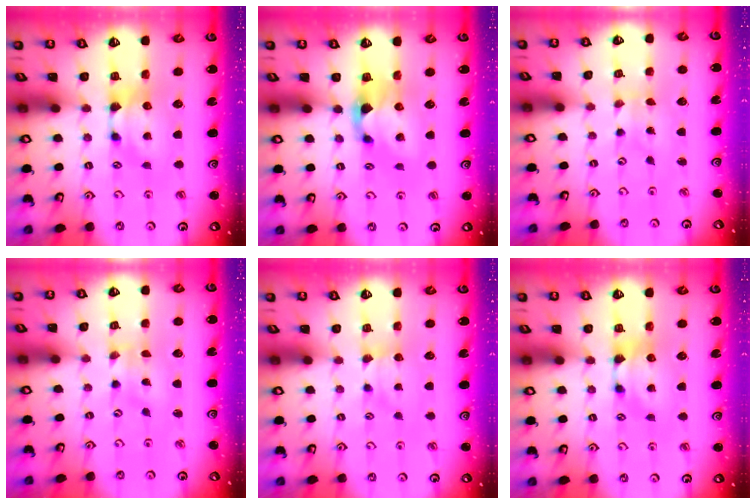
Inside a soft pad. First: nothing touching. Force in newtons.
{"total": 1.8, "press": 1.2, "slide": 1.4}
{"total": 5.3, "press": 5.3, "slide": 0.7}
{"total": 4.3, "press": 4.3, "slide": 0.7}
{"total": 1.9, "press": 1.8, "slide": 0.6}
{"total": 0.0}